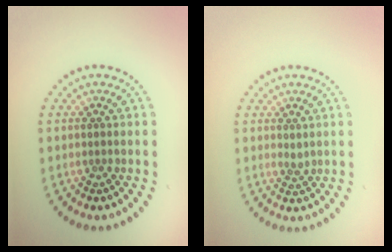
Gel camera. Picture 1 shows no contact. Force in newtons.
{"total": 0.8, "press": 0.6, "slide": 0.5}